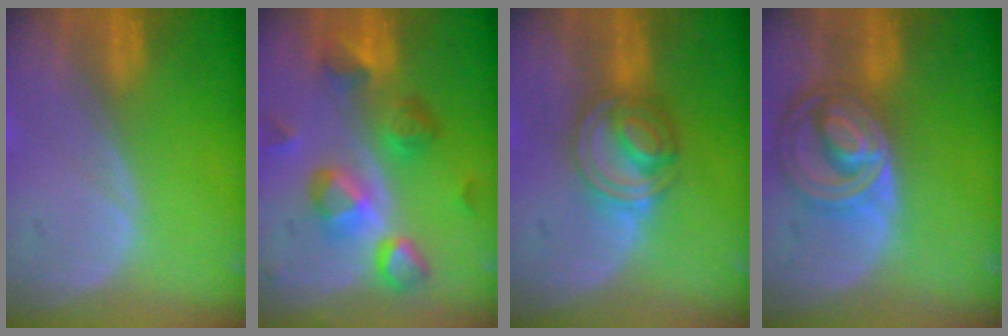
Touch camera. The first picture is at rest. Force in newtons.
{"total": 9.2, "press": 8.6, "slide": 3.3}
{"total": 6.4, "press": 6.1, "slide": 2.0}
{"total": 8.5, "press": 7.3, "slide": 4.3}